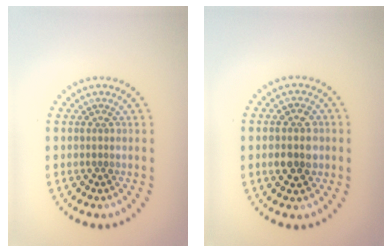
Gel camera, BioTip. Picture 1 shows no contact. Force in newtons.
{"total": 3.8, "press": 3.8, "slide": 0.4}